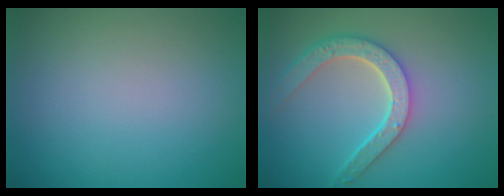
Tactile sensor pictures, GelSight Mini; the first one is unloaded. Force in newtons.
{"total": 4.8, "press": 3.9, "slide": 2.8}